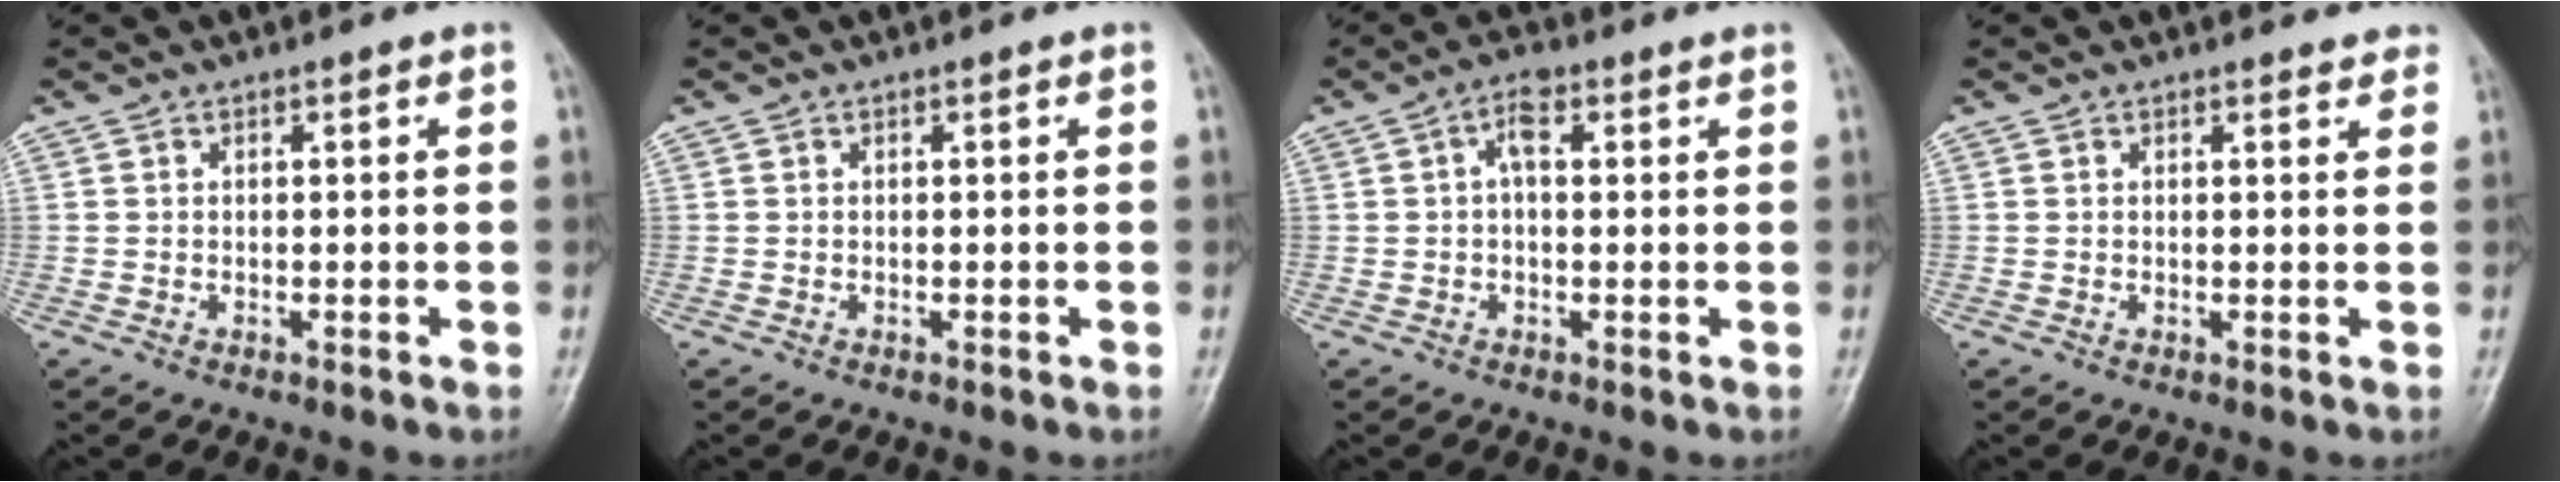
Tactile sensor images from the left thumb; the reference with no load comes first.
{"total": 0.0}
{"total": 3.7, "force": [1.1, 1.9, 3.0], "torque": [-0.048, 0.013, 0.016]}
{"total": 1.9, "force": [1.7, 0.7, 0.5], "torque": [0.004, -0.007, 0.012]}